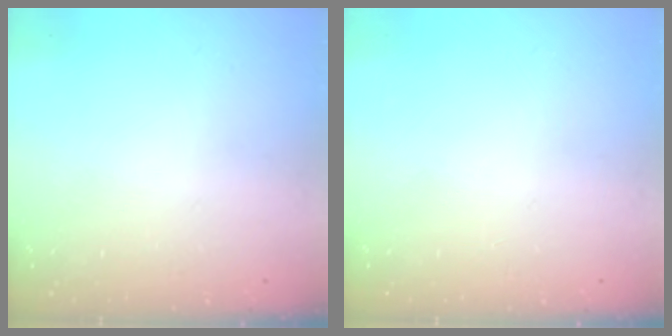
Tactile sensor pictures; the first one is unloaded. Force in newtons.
{"total": 0.0}